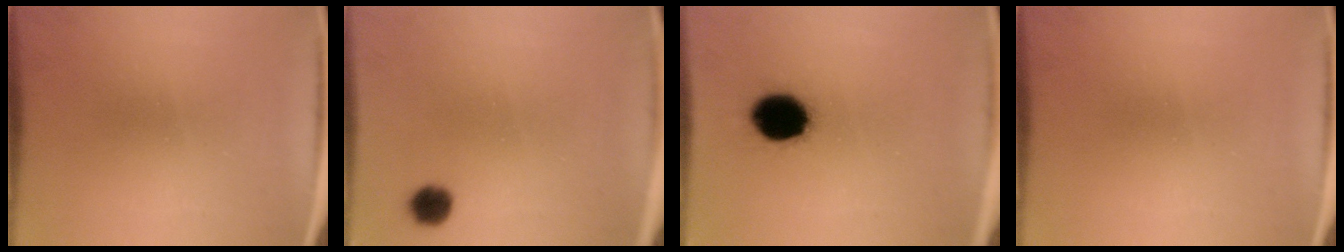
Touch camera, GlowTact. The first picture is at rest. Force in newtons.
{"total": 3.5}
{"total": 12.0}
{"total": 0.0}